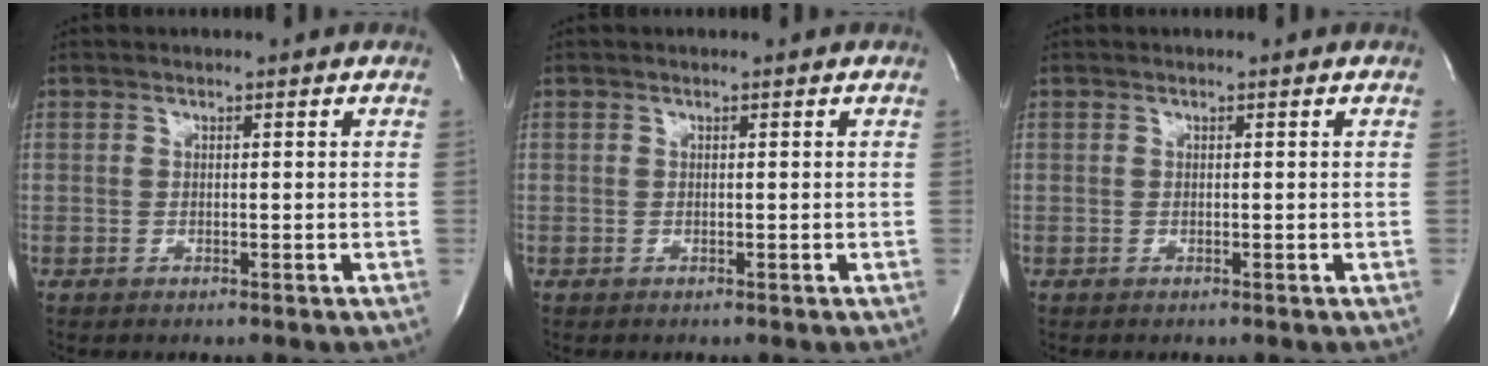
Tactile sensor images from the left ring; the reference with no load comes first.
{"total": 0.0}
{"total": 0.0}